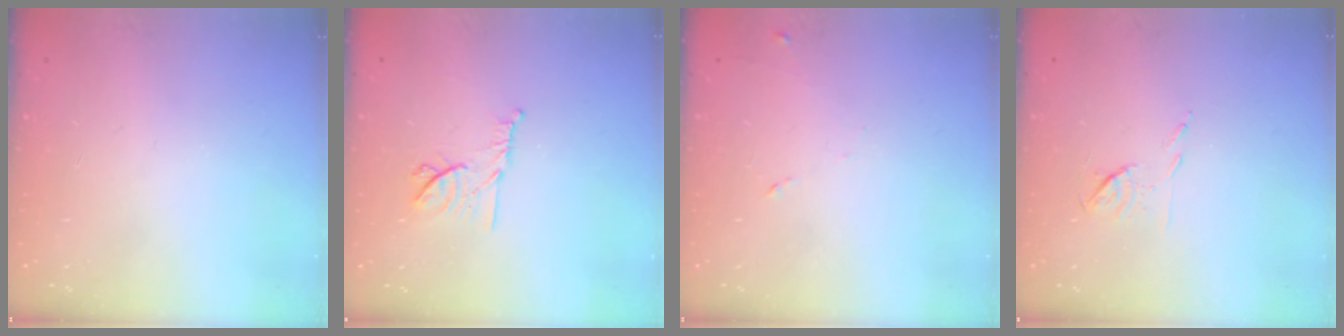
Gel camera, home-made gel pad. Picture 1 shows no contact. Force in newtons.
{"total": 9.7, "press": 9.7, "slide": 0.6}
{"total": 6.1, "press": 6.1, "slide": 0.6}
{"total": 5.4, "press": 5.3, "slide": 0.9}